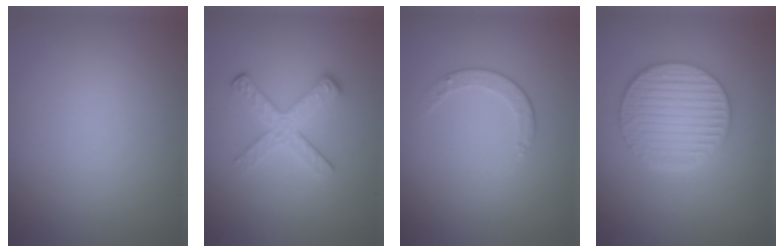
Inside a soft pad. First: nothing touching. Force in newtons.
{"total": 3.5, "press": 2.5, "slide": 2.4}
{"total": 1.6, "press": 1.2, "slide": 1.1}
{"total": 5.1, "press": 4.3, "slide": 2.8}